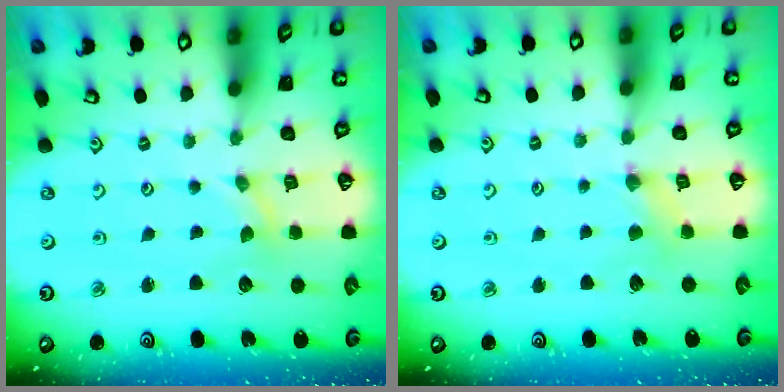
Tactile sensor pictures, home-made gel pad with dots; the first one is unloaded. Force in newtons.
{"total": 3.8, "press": 3.8, "slide": 0.4}